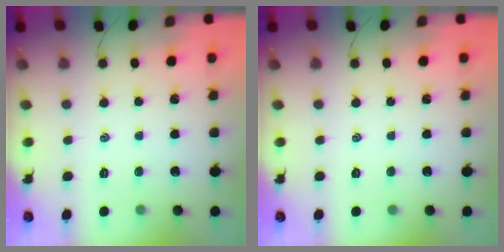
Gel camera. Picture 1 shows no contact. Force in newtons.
{"total": 0.0}